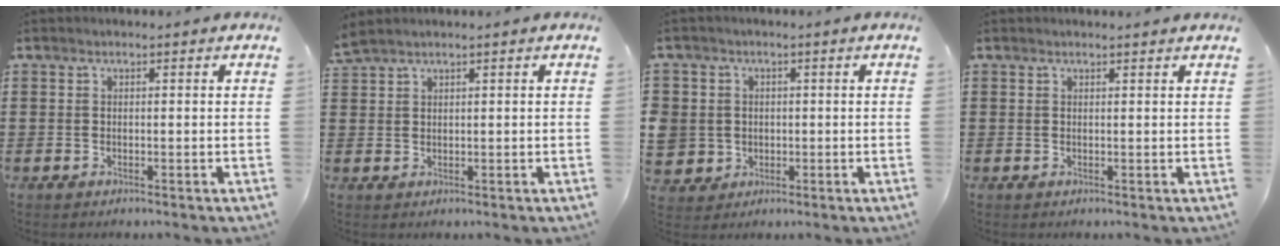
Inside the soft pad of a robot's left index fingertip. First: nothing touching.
{"total": 1.6, "force": [1.5, 0.1, 0.7], "torque": [-0.018, -0.001, 0.028]}
{"total": 4.0, "force": [-0.2, 4.0, 0.2], "torque": [-0.031, 0.009, -0.009]}
{"total": 0.8, "force": [0.7, -0.1, 0.3], "torque": [-0.007, -0.002, 0.015]}